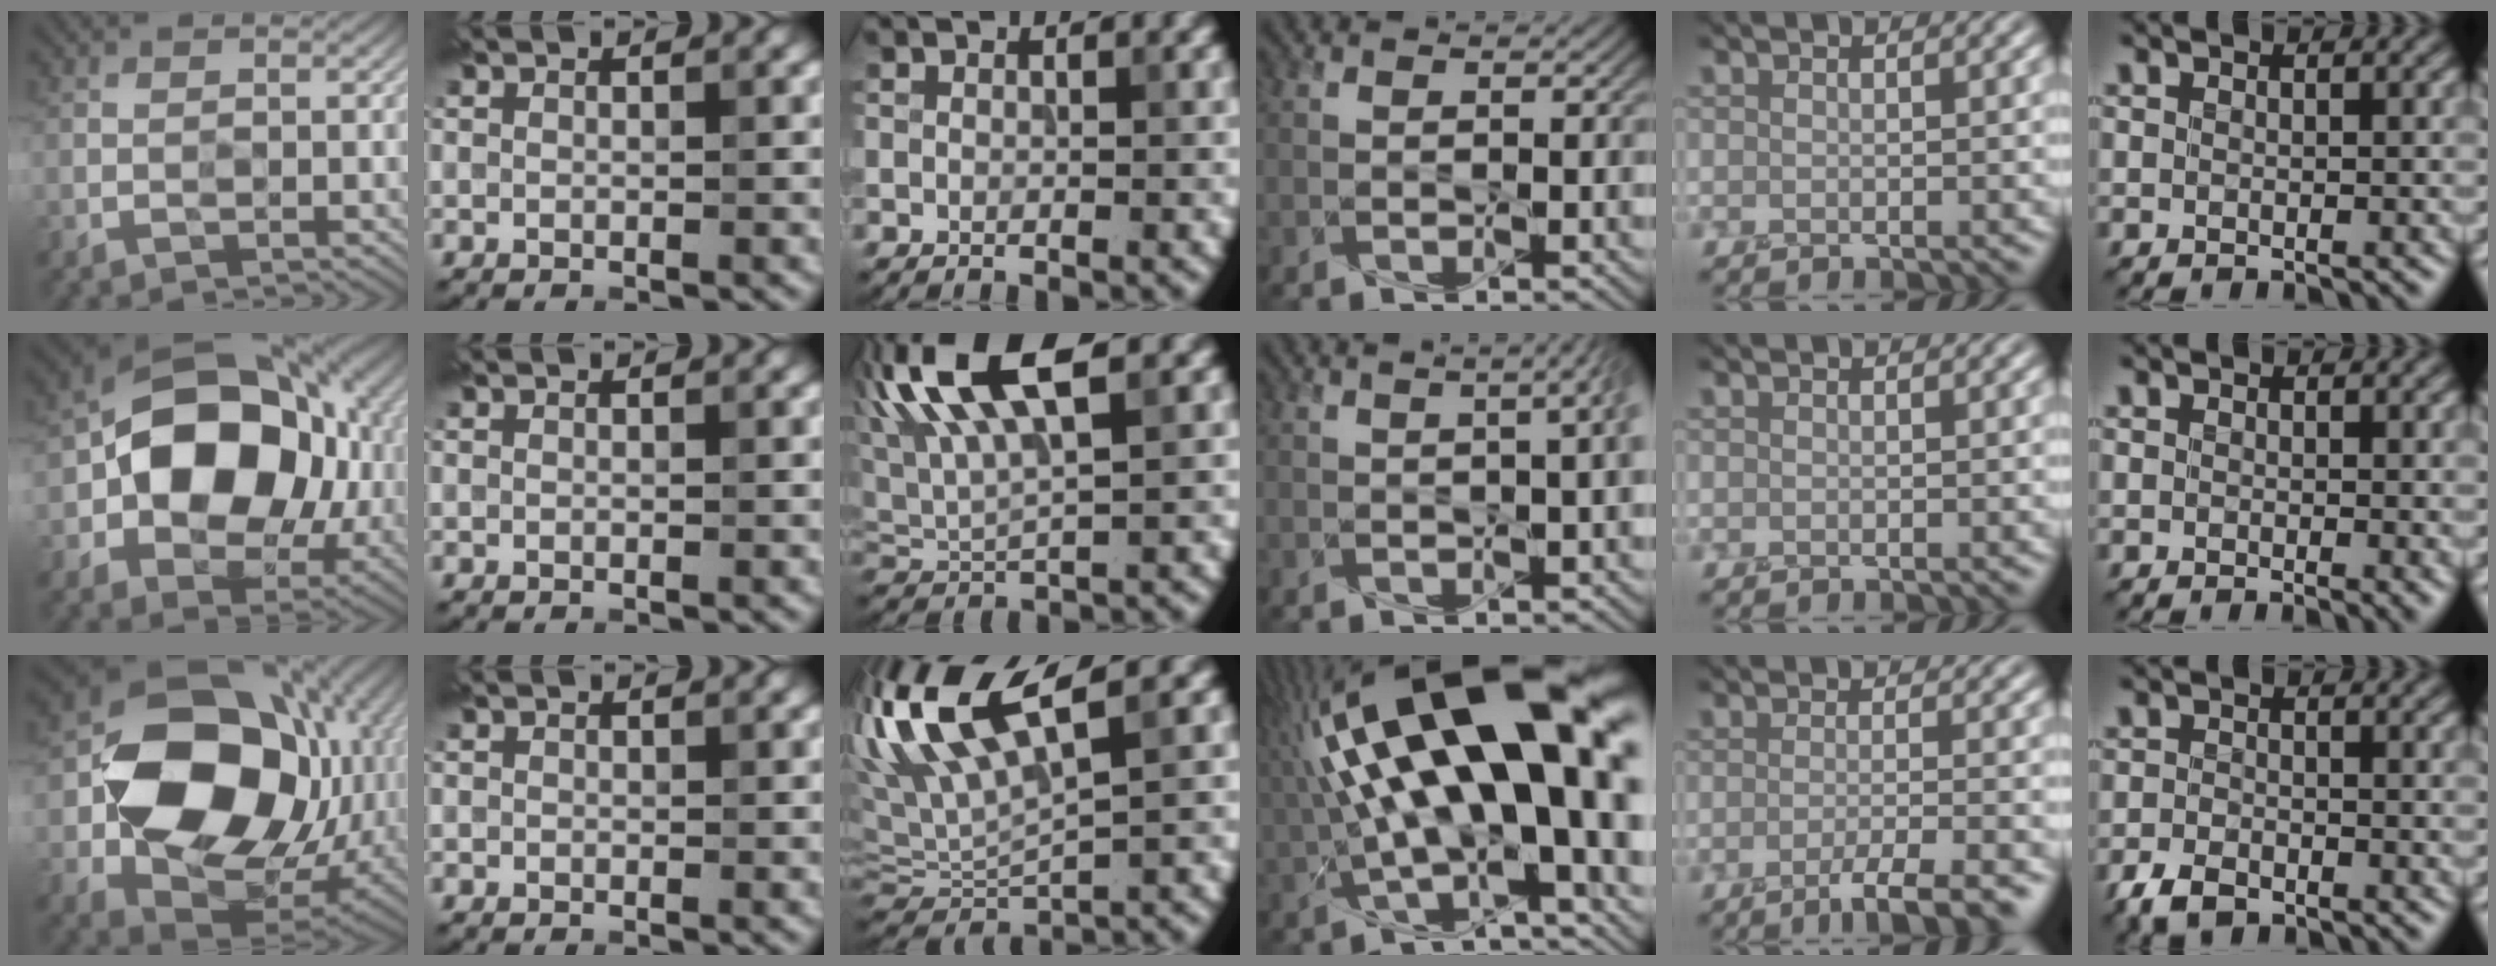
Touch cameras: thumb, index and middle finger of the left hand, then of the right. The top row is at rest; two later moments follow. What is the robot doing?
{"motion": "screw", "object": "dispenser bottle"}